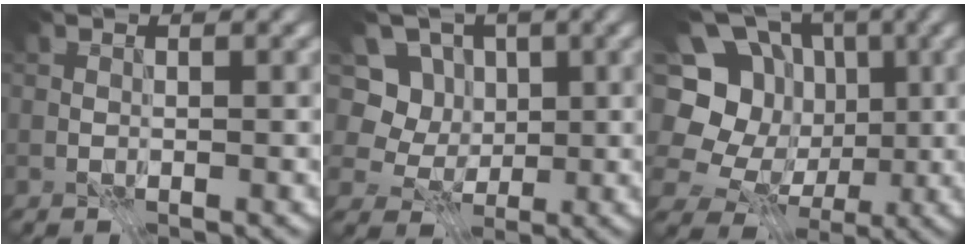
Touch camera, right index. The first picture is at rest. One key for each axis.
{"total": 7.7, "fx": 2.6, "fy": 6.6, "fz": 3.0, "tx": -0.043, "ty": 0.007, "tz": 0.024}
{"total": 12.8, "fx": 1.1, "fy": 11.3, "fz": 6.0, "tx": -0.140, "ty": 0.030, "tz": 0.000}